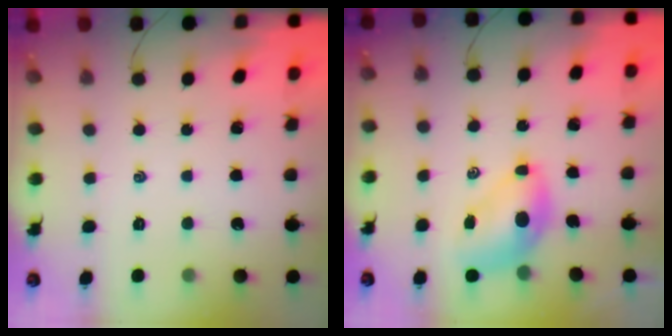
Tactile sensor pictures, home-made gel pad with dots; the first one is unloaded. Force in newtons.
{"total": 6.9, "press": 6.7, "slide": 1.5}